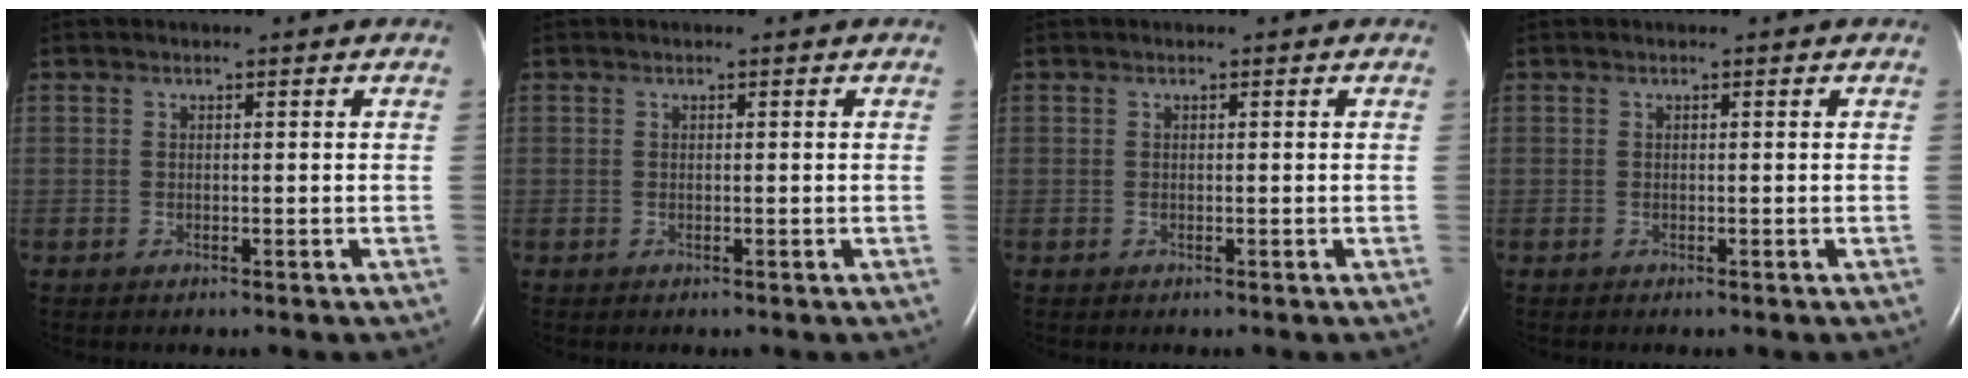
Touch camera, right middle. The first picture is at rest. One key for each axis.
{"total": 0.0}
{"total": 0.0}
{"total": 0.0}